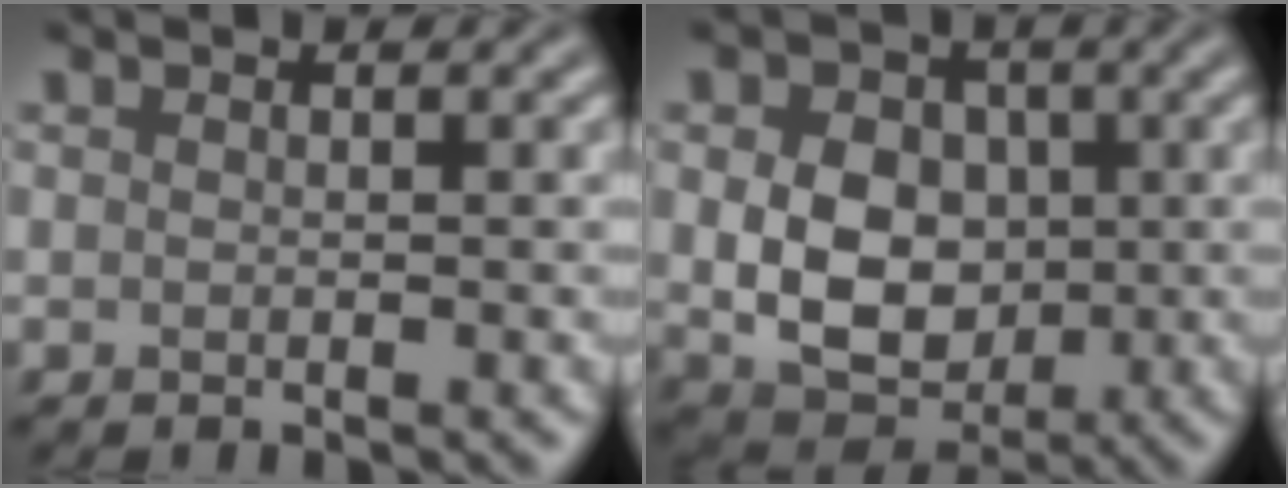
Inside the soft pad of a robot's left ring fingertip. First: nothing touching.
{"total": 7.6, "force": [0.2, 5.9, 4.8], "torque": [-0.083, -0.011, 0.004]}